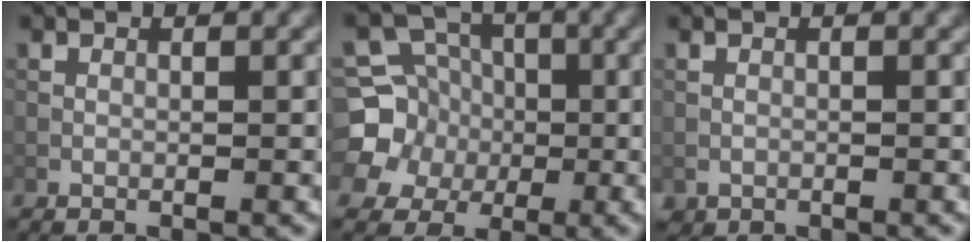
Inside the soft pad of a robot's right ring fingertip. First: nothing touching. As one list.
[{"total": 9.0, "force": [-0.6, 8.6, 2.5], "torque": [-0.077, 0.025, -0.039]}, {"total": 0.6, "force": [-0.4, 0.5, 0.0], "torque": [0.004, -0.006, -0.007]}]